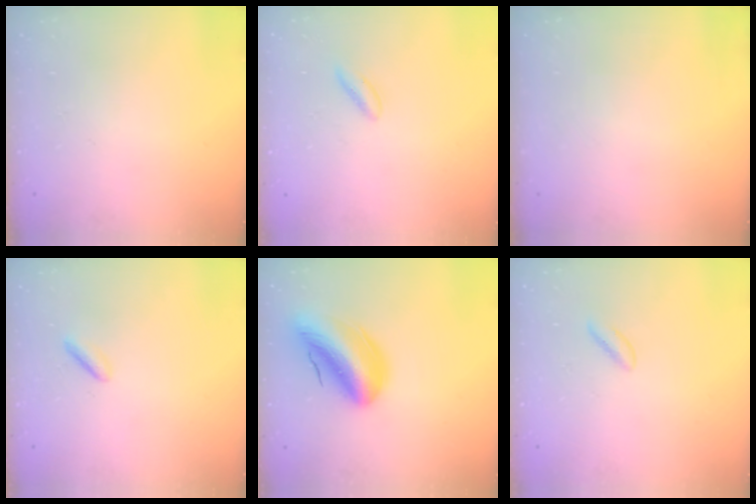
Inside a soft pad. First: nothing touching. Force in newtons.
{"total": 2.3, "press": 2.2, "slide": 0.9}
{"total": 0.0}
{"total": 1.8, "press": 1.7, "slide": 0.7}
{"total": 13.1, "press": 12.6, "slide": 3.7}
{"total": 1.1, "press": 1.0, "slide": 0.5}